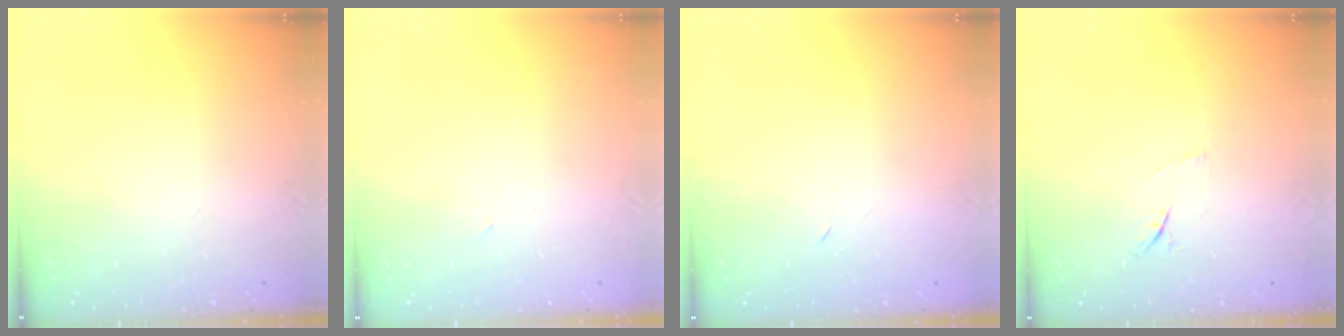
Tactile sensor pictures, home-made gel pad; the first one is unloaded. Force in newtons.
{"total": 2.4, "press": 2.3, "slide": 0.8}
{"total": 2.3, "press": 2.3, "slide": 0.4}
{"total": 4.2, "press": 4.0, "slide": 1.4}